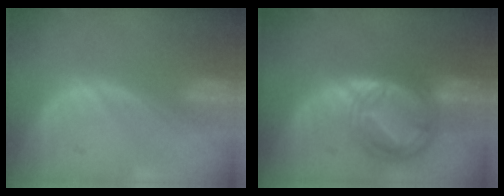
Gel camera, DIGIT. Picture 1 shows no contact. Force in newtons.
{"total": 9.0, "press": 9.0, "slide": 0.6}